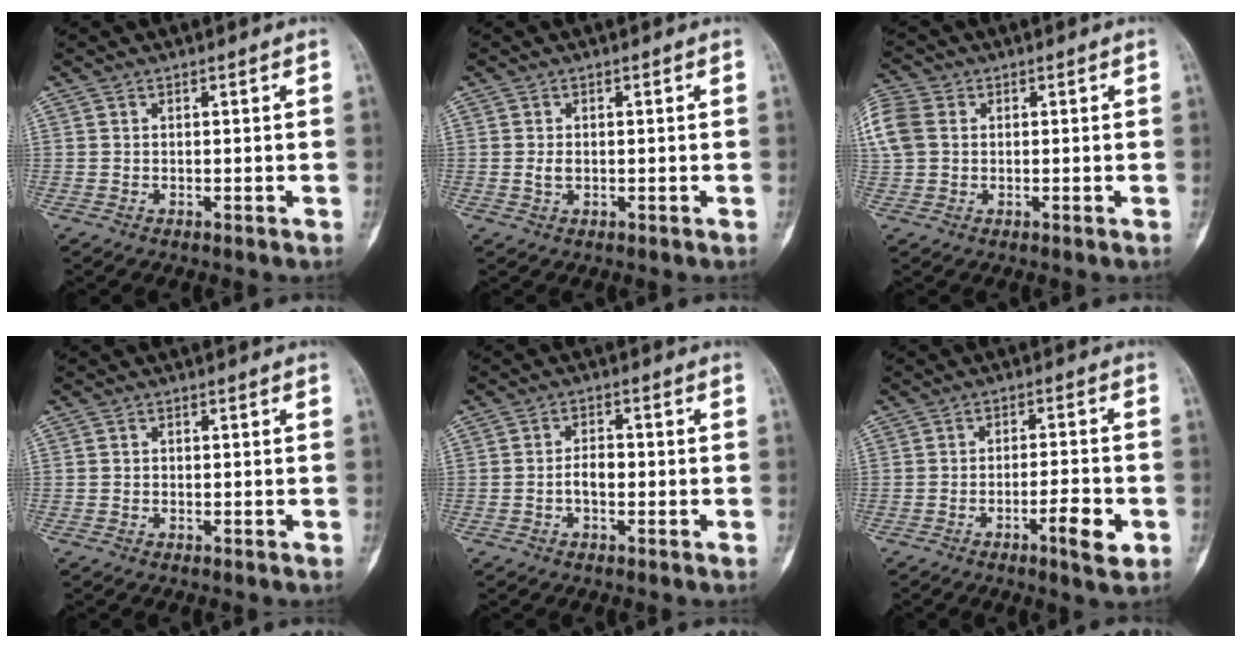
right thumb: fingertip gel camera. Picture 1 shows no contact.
{"total": 1.6, "force": [-0.1, 1.1, 1.2], "torque": [-0.023, 0.000, -0.001]}
{"total": 8.2, "force": [1.4, 6.3, 5.0], "torque": [-0.133, 0.018, 0.026]}
{"total": 0.5, "force": [-0.1, 0.5, 0.1], "torque": [0.001, 0.003, -0.005]}
{"total": 3.2, "force": [-0.8, 1.8, 2.5], "torque": [-0.038, 0.011, -0.018]}
{"total": 6.7, "force": [-2.9, 1.5, 5.9], "torque": [-0.095, 0.014, -0.043]}